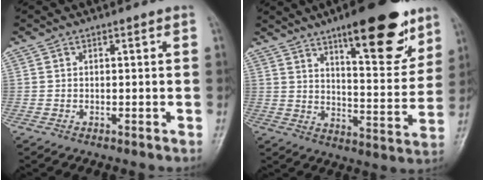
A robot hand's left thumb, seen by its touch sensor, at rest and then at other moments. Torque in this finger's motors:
{"motor_torque": [2.14, 1.34, 1.45, -1.20, 0.11]}